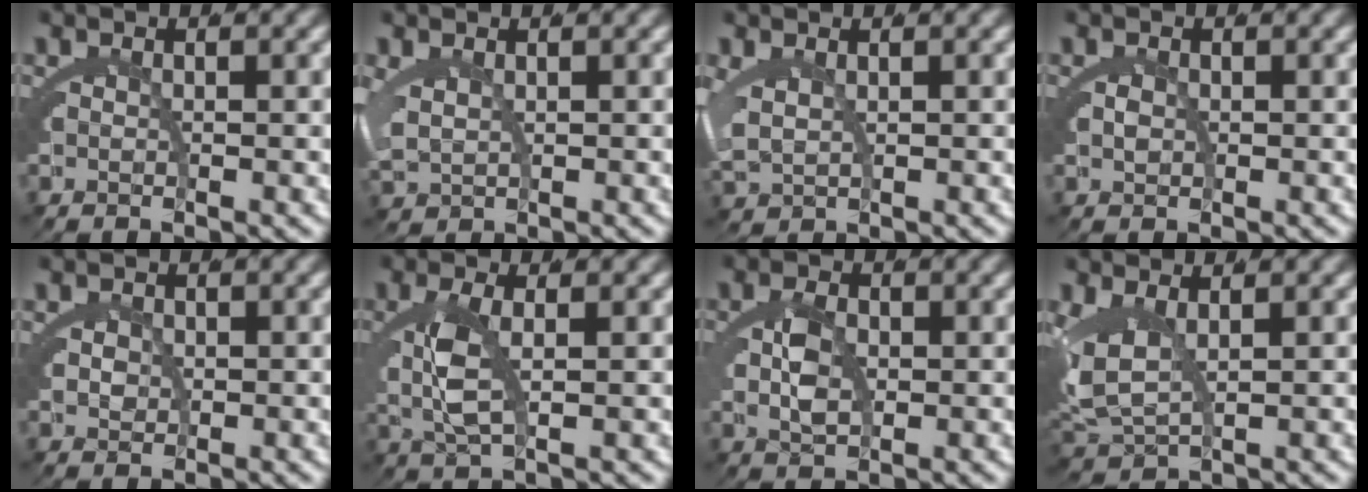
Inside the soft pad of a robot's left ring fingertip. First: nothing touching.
{"total": 2.4, "force": [0.8, 1.7, 1.5], "torque": [-0.057, -0.016, 0.031]}
{"total": 2.7, "force": [0.7, 1.9, 1.7], "torque": [-0.064, -0.018, 0.031]}
{"total": 0.5, "force": [0.1, -0.3, 0.4], "torque": [-0.011, -0.007, 0.007]}
{"total": 1.6, "force": [0.0, 1.4, 0.8], "torque": [-0.024, -0.011, 0.004]}
{"total": 3.9, "force": [0.6, 1.1, 3.6], "torque": [-0.087, -0.007, 0.018]}
{"total": 2.6, "force": [0.2, 1.4, 2.2], "torque": [-0.049, -0.004, 0.008]}
{"total": 5.0, "force": [0.6, 3.4, 3.6], "torque": [-0.113, -0.025, 0.030]}